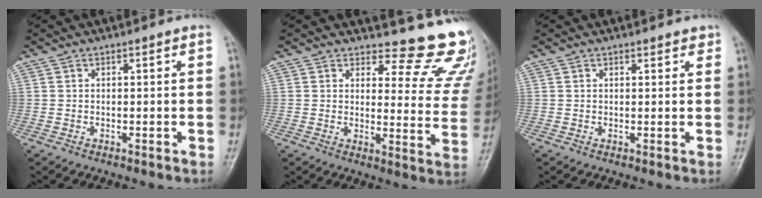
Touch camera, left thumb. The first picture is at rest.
{"total": 13.8, "force": [13.1, 3.5, 2.2], "torque": [0.019, -0.149, 0.129]}
{"total": 1.4, "force": [1.1, 0.8, 0.5], "torque": [0.006, -0.005, 0.008]}